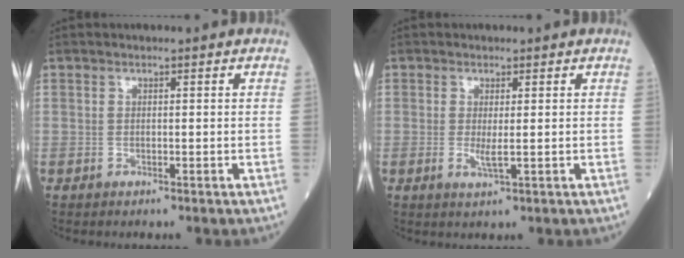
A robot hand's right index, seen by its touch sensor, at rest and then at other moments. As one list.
[{"total": 2.0, "force": [-0.1, 0.2, 2.0], "torque": [-0.042, -0.006, 0.000]}]